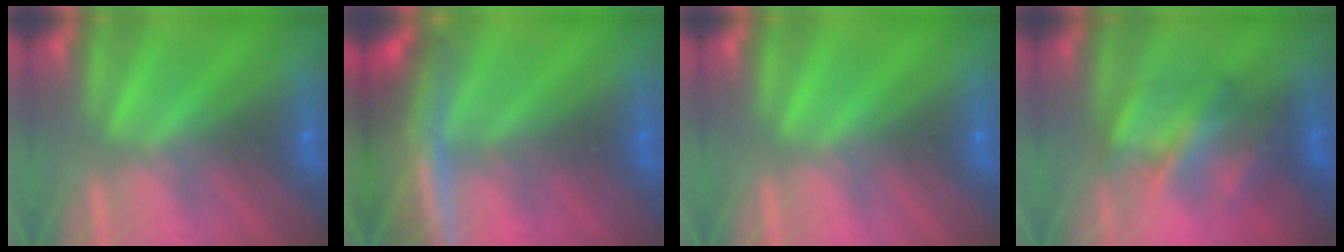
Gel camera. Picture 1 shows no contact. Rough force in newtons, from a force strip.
{"total": 8.1}
{"total": 0.0}
{"total": 4.8}